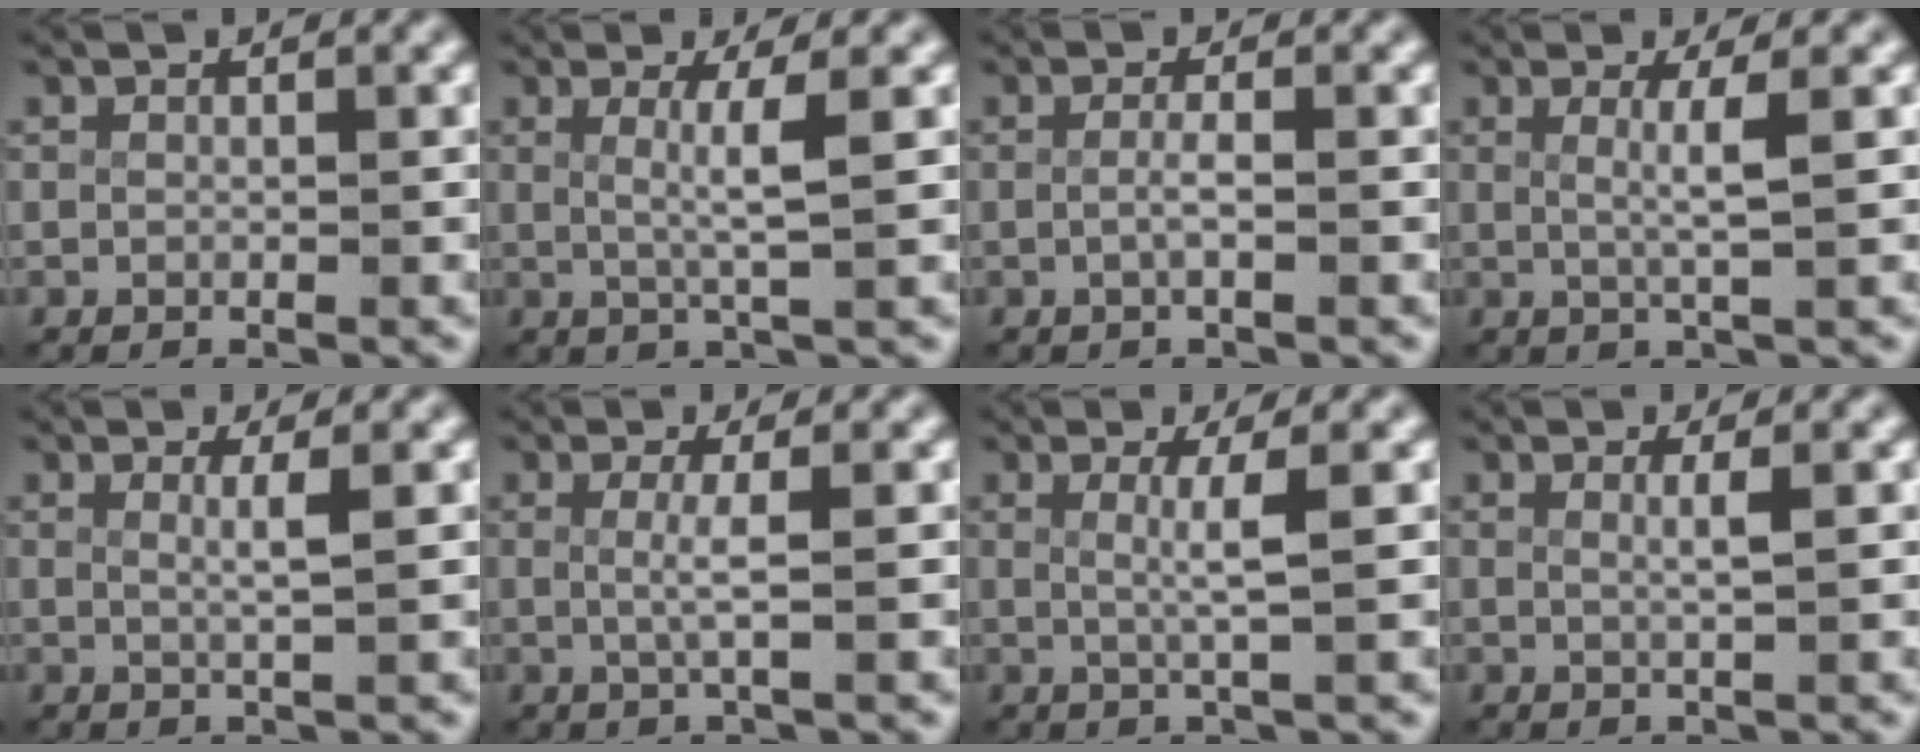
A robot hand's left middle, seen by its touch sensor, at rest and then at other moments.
{"total": 3.1, "force": [0.4, -0.5, 3.0], "torque": [-0.056, -0.011, 0.015]}
{"total": 1.5, "force": [-0.6, -0.1, 1.3], "torque": [-0.032, -0.007, -0.009]}
{"total": 2.6, "force": [0.6, -0.5, 2.5], "torque": [-0.048, -0.010, 0.015]}
{"total": 2.0, "force": [0.7, -0.4, 1.8], "torque": [-0.036, -0.010, 0.017]}
{"total": 2.4, "force": [0.2, -0.2, 2.3], "torque": [-0.053, -0.009, 0.009]}
{"total": 2.7, "force": [0.5, -0.6, 2.6], "torque": [-0.049, -0.008, 0.013]}
{"total": 1.6, "force": [0.5, -0.4, 1.5], "torque": [-0.032, -0.010, 0.012]}